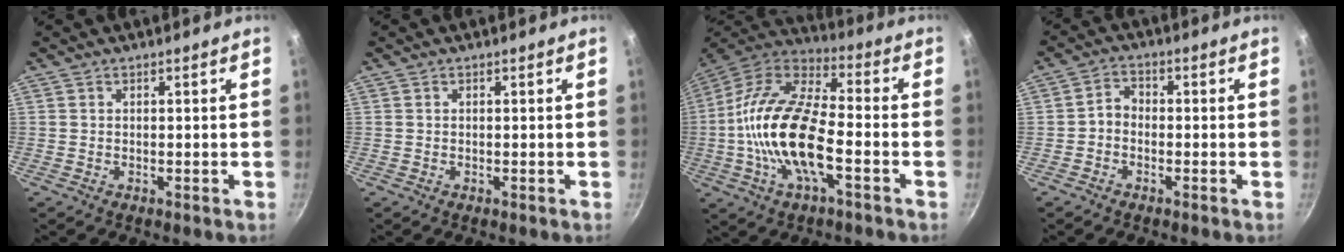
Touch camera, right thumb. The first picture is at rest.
{"total": 0.0}
{"total": 20.0, "force": [-4.2, 8.6, 17.6], "torque": [-0.332, 0.037, -0.096]}
{"total": 2.9, "force": [-1.2, 2.2, 1.6], "torque": [-0.025, 0.023, -0.030]}